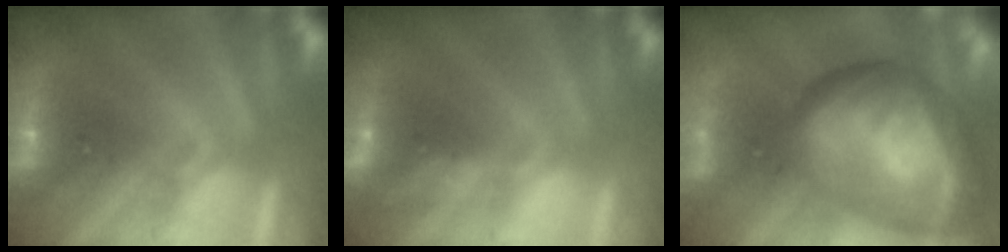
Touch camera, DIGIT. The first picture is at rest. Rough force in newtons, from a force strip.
{"total": 3.4}
{"total": 7.5}